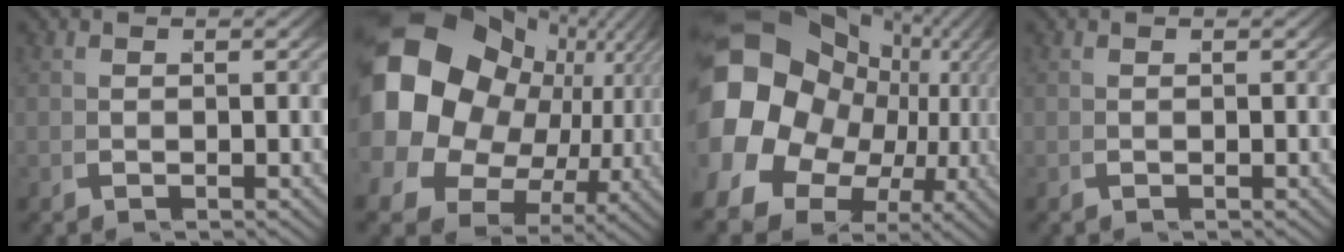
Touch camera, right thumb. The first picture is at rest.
{"total": 22.1, "force": [1.8, 16.9, 14.1], "torque": [-0.280, -0.035, 0.033]}
{"total": 24.9, "force": [0.8, 19.6, 15.4], "torque": [-0.296, -0.035, 0.009]}
{"total": 0.0}